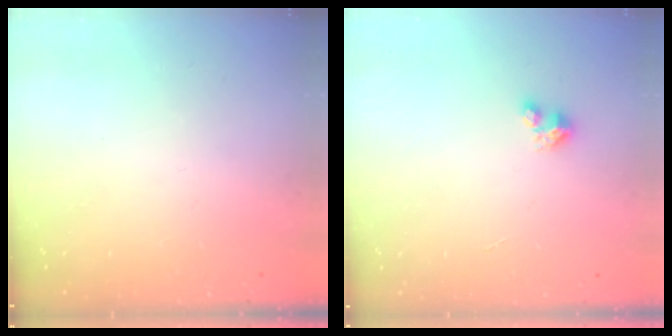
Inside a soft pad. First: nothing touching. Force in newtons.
{"total": 2.8, "press": 2.8, "slide": 0.3}